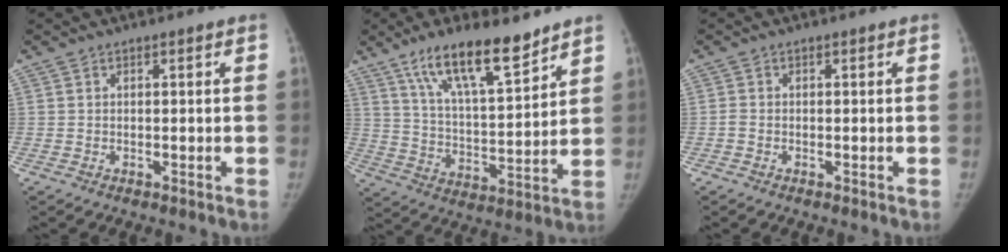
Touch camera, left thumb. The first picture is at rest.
{"total": 15.6, "force": [10.8, 4.4, 10.3], "torque": [-0.155, -0.060, 0.198]}
{"total": 1.0, "force": [-0.5, 0.7, 0.5], "torque": [-0.014, 0.000, -0.011]}